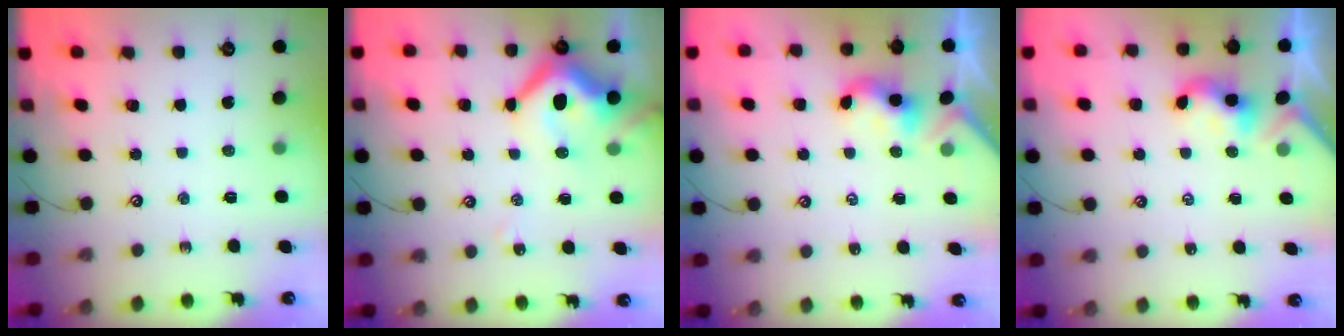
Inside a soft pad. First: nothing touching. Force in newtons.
{"total": 12.6, "press": 12.5, "slide": 1.5}
{"total": 2.1, "press": 2.1, "slide": 0.3}
{"total": 2.1, "press": 2.1, "slide": 0.3}